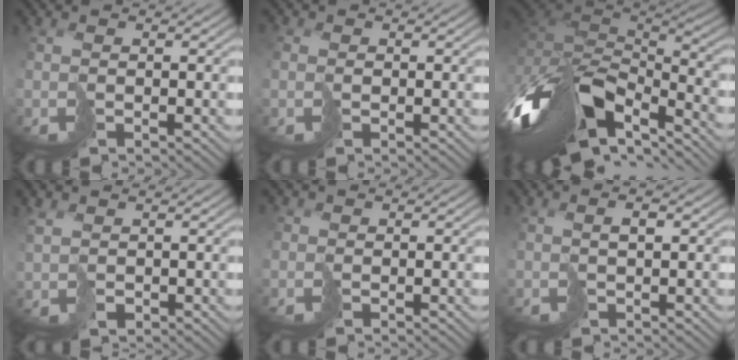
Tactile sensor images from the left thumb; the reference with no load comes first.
{"total": 1.3, "force": [-0.1, 1.2, 0.5], "torque": [-0.010, -0.001, -0.001]}
{"total": 15.6, "force": [-4.2, 8.4, 12.4], "torque": [-0.309, -0.015, -0.060]}
{"total": 1.9, "force": [1.5, 1.1, 0.3], "torque": [-0.015, 0.000, 0.035]}
{"total": 1.1, "force": [0.0, 1.1, 0.0], "torque": [-0.003, -0.004, 0.000]}
{"total": 1.6, "force": [0.8, 0.3, 1.4], "torque": [-0.023, 0.005, 0.018]}